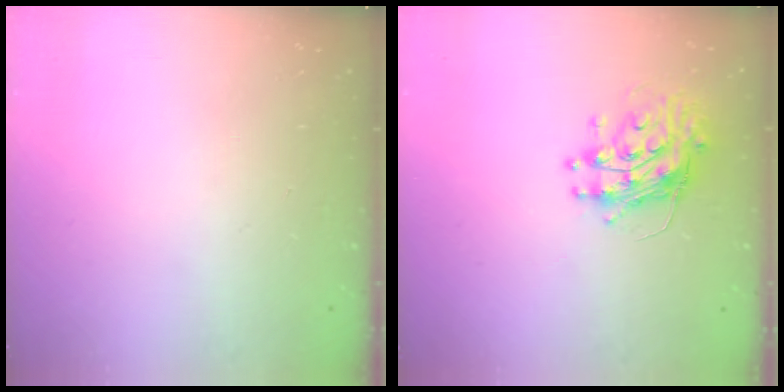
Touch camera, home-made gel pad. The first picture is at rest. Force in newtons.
{"total": 11.4, "press": 11.3, "slide": 1.1}